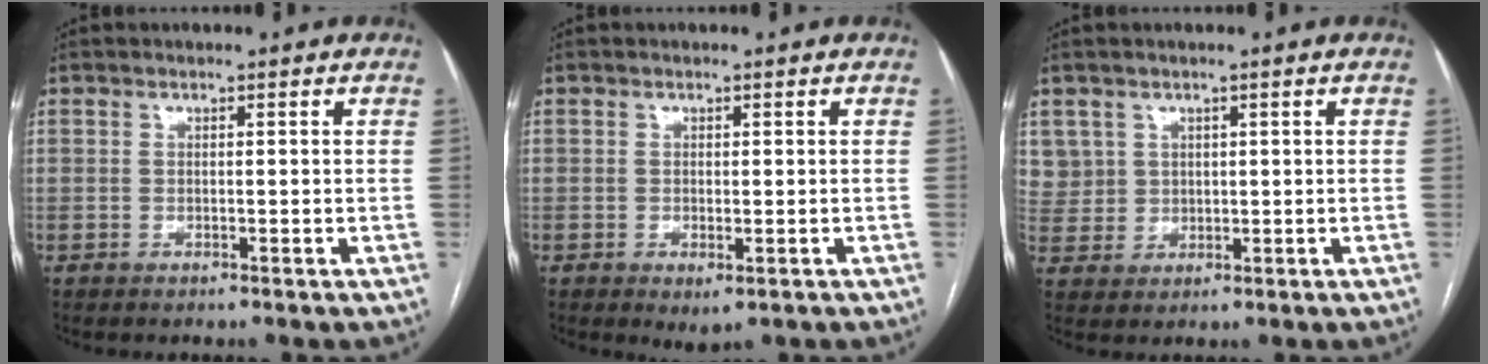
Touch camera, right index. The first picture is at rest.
{"total": 2.3, "force": [-1.0, 1.0, 1.8], "torque": [-0.023, -0.003, -0.006]}
{"total": 5.3, "force": [2.3, 4.8, 0.0], "torque": [0.006, 0.009, 0.053]}